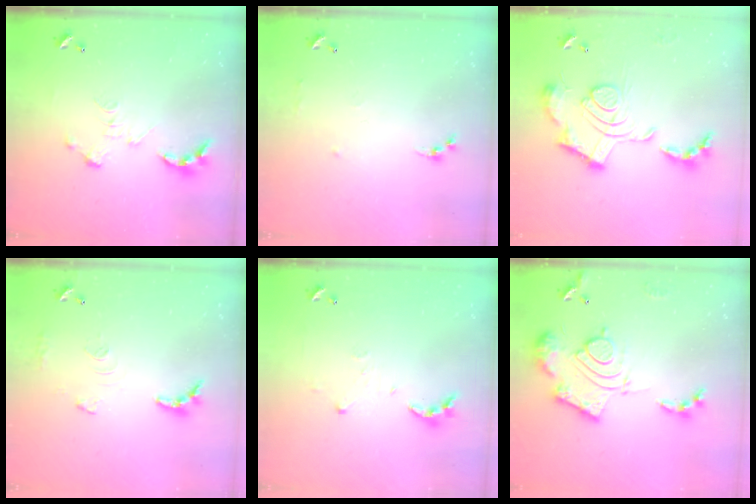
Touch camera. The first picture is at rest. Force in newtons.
{"total": 6.4, "press": 6.4, "slide": 0.8}
{"total": 2.4, "press": 1.9, "slide": 1.5}
{"total": 10.1, "press": 10.0, "slide": 0.8}
{"total": 6.3, "press": 6.3, "slide": 0.6}
{"total": 19.2, "press": 19.1, "slide": 1.8}